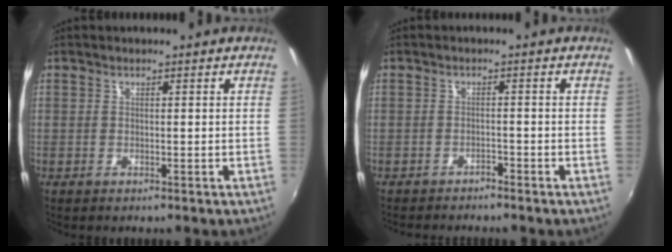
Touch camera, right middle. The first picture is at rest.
{"total": 2.8, "force": [-2.7, 0.3, 0.5], "torque": [-0.018, -0.014, -0.045]}